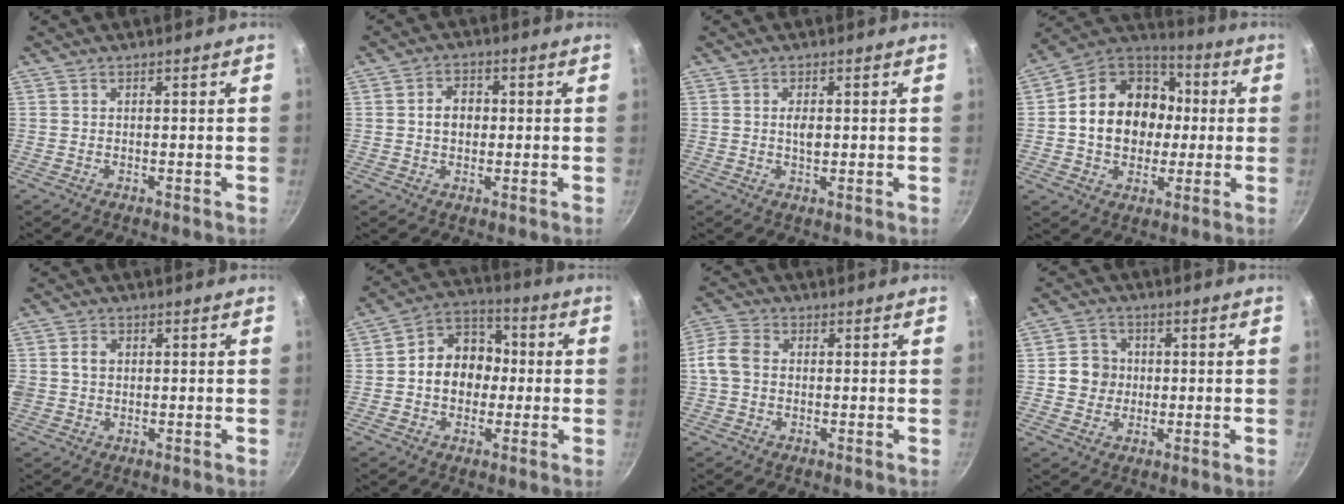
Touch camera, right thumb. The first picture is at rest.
{"total": 5.8, "force": [0.1, 4.5, 3.6], "torque": [-0.033, 0.013, -0.003]}
{"total": 2.6, "force": [0.2, 1.3, 2.3], "torque": [-0.034, -0.002, 0.002]}
{"total": 19.5, "force": [0.5, 15.7, 11.6], "torque": [-0.167, 0.034, 0.002]}
{"total": 3.2, "force": [0.4, 2.7, 1.7], "torque": [-0.017, 0.006, 0.003]}
{"total": 12.1, "force": [-0.4, 9.8, 7.1], "torque": [-0.065, 0.030, -0.024]}
{"total": 5.9, "force": [-0.1, 4.5, 3.8], "torque": [-0.073, 0.014, -0.017]}
{"total": 6.0, "force": [0.1, 5.7, 2.0], "torque": [0.002, 0.008, -0.009]}